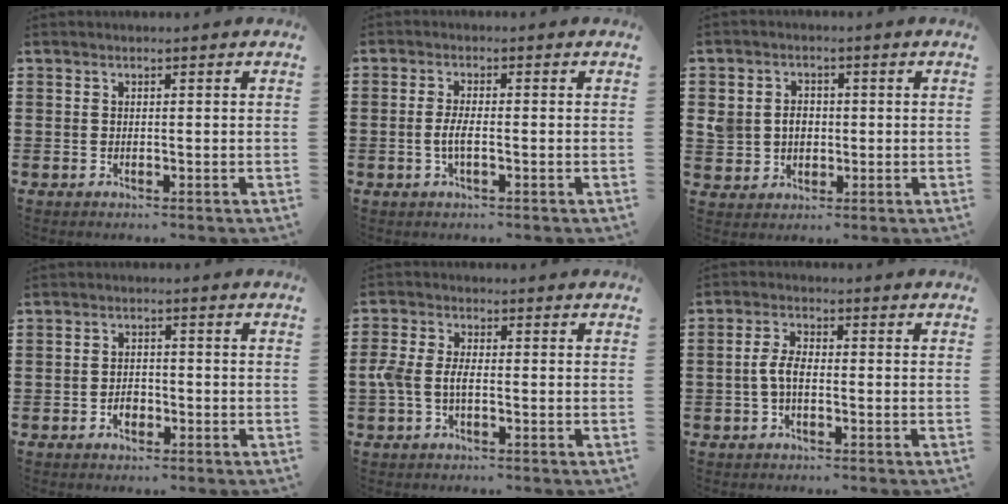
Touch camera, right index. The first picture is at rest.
{"total": 2.8, "force": [-0.6, 0.6, 2.6], "torque": [-0.061, -0.004, -0.016]}
{"total": 4.2, "force": [0.2, 3.9, 1.6], "torque": [-0.054, 0.012, -0.001]}
{"total": 2.3, "force": [-1.1, 1.4, 1.4], "torque": [-0.030, 0.003, -0.022]}
{"total": 3.6, "force": [-0.9, 1.6, 3.1], "torque": [-0.085, -0.005, -0.026]}
{"total": 3.7, "force": [-0.8, 1.6, 3.3], "torque": [-0.081, -0.003, -0.021]}